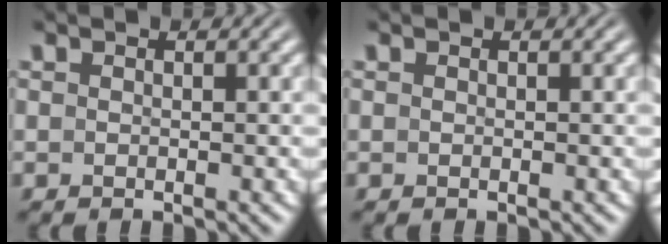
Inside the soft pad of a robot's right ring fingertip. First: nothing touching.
{"total": 0.0}